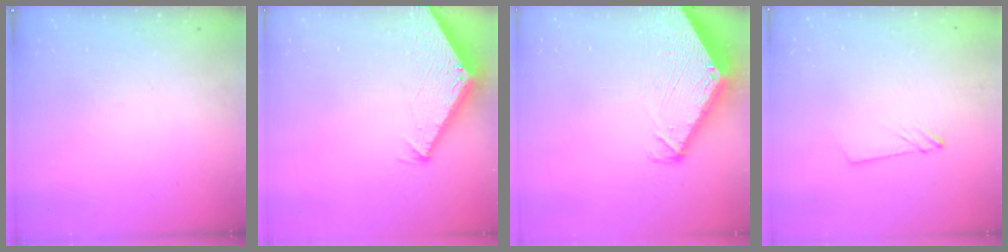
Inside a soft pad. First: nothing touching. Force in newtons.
{"total": 2.8, "press": 2.8, "slide": 0.2}
{"total": 4.2, "press": 4.2, "slide": 0.4}
{"total": 2.4, "press": 2.4, "slide": 0.2}